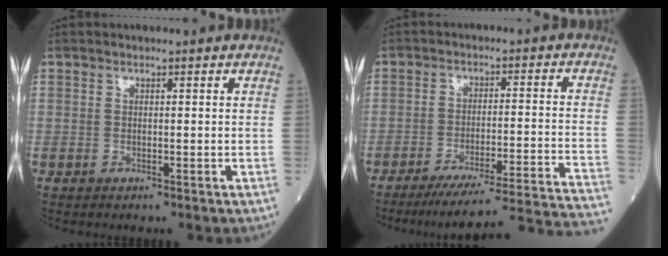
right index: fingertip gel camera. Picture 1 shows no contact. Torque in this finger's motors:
{"motor_torque": [-0.53, -0.30, 0.09, 0.04]}